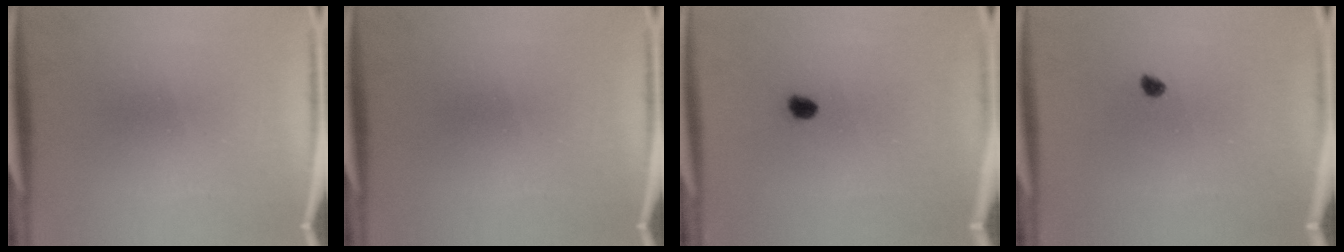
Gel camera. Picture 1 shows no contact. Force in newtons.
{"total": 0.0}
{"total": 3.0}
{"total": 1.3}